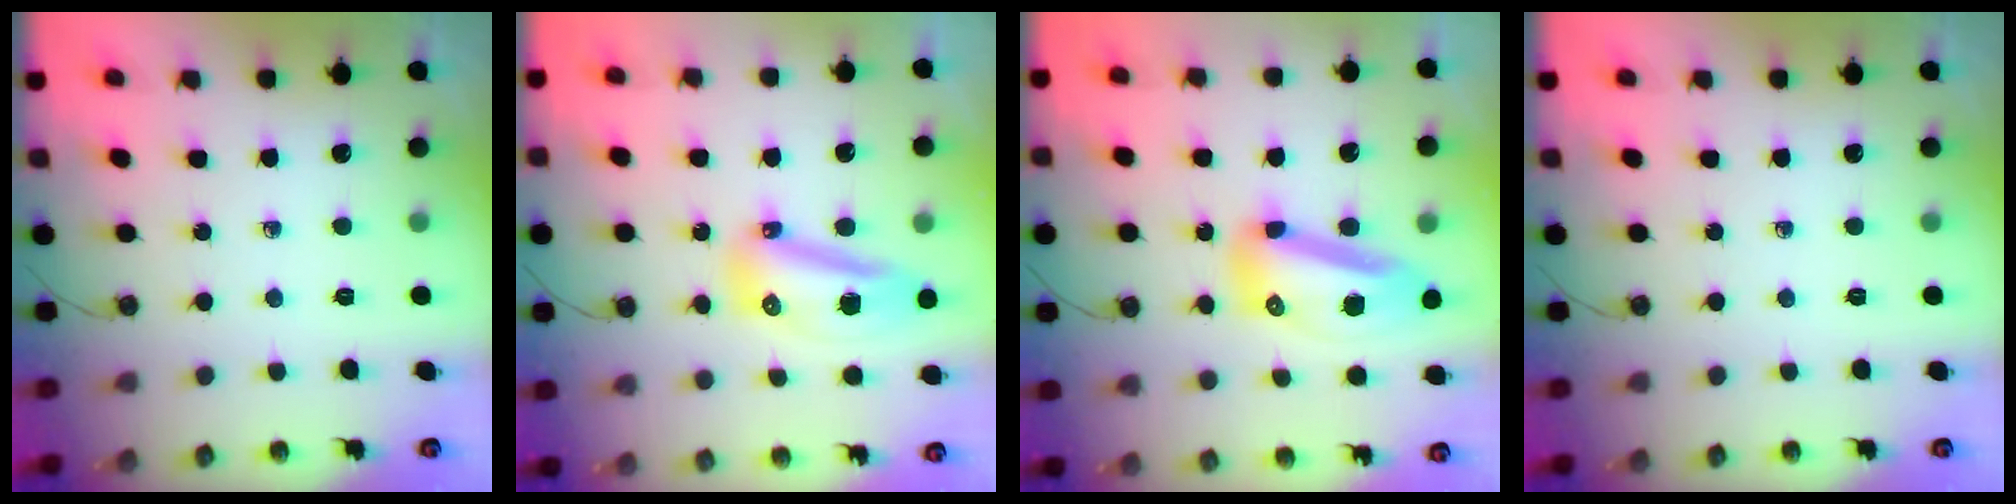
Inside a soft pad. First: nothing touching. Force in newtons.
{"total": 12.2, "press": 12.1, "slide": 1.2}
{"total": 14.7, "press": 14.6, "slide": 1.8}
{"total": 0.0}